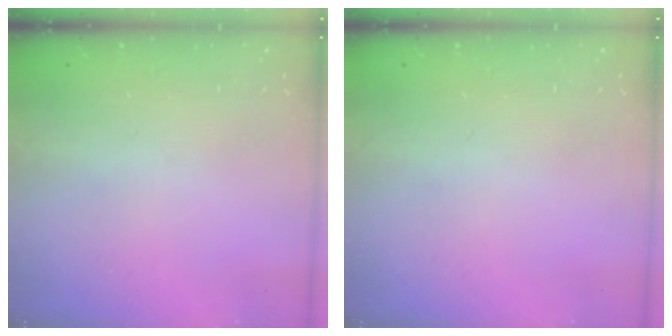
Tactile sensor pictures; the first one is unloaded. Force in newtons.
{"total": 0.0}